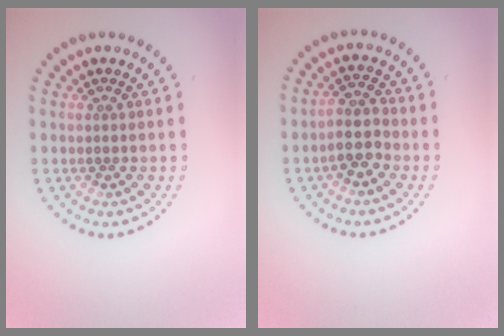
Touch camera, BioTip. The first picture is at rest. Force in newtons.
{"total": 2.9, "press": 2.6, "slide": 1.1}